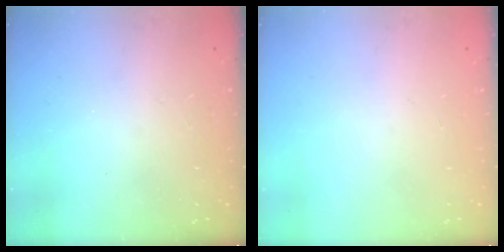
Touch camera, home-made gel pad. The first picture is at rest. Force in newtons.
{"total": 0.0}